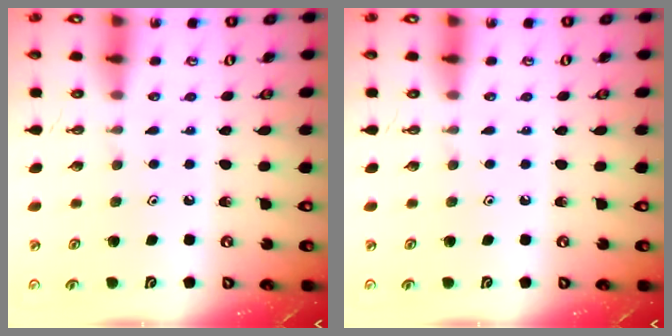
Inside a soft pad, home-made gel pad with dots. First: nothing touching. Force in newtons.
{"total": 0.0}